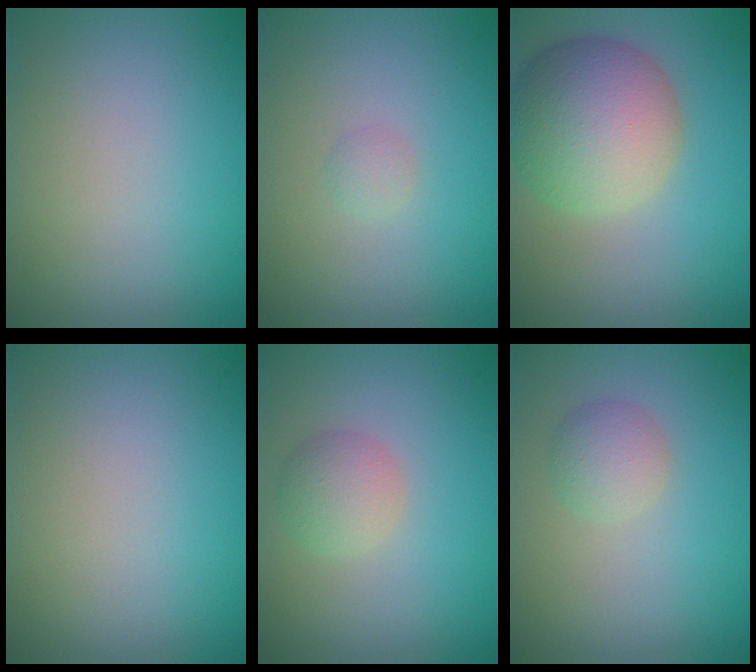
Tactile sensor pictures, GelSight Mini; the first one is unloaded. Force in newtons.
{"total": 0.7, "press": 0.7, "slide": 0.0}
{"total": 8.4, "press": 8.4, "slide": 0.4}
{"total": 0.0}
{"total": 2.3, "press": 2.3, "slide": 0.1}
{"total": 2.0, "press": 2.0, "slide": 0.0}